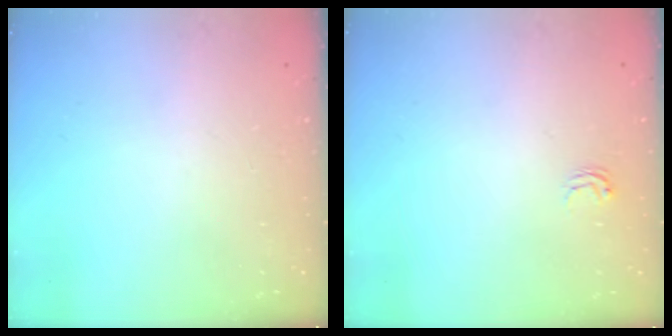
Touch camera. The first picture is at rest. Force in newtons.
{"total": 2.1, "press": 2.1, "slide": 0.2}